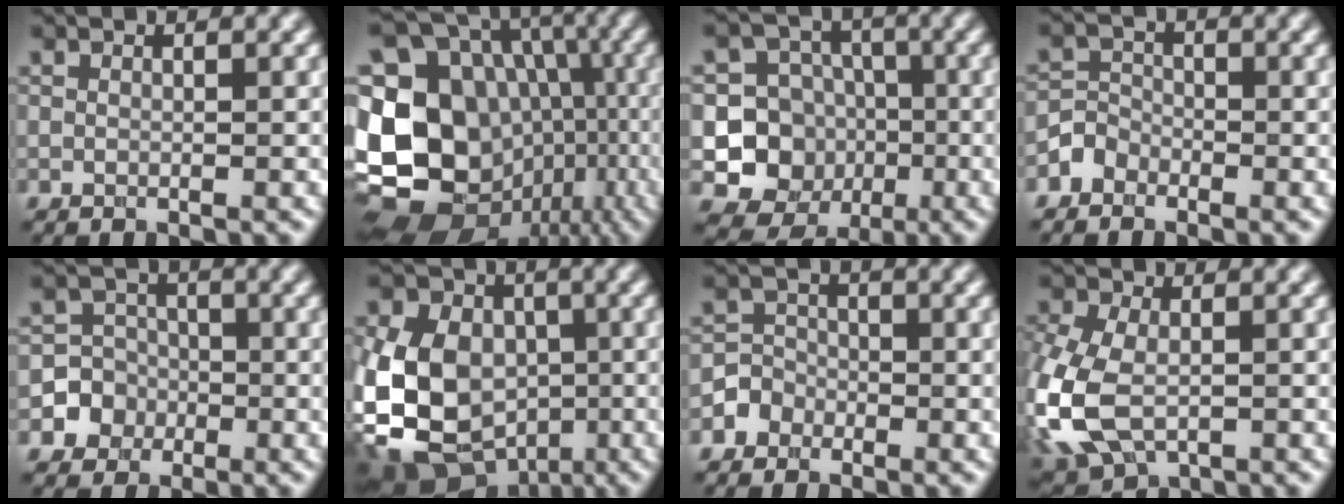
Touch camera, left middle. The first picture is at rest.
{"total": 20.9, "force": [-4.8, 17.5, 10.3], "torque": [-0.202, -0.009, -0.069]}
{"total": 8.2, "force": [-2.1, 7.8, 1.7], "torque": [-0.020, 0.001, -0.049]}
{"total": 1.8, "force": [-1.6, 0.9, -0.3], "torque": [0.003, 0.012, -0.027]}
{"total": 4.1, "force": [-1.8, 3.7, -0.2], "torque": [0.030, 0.008, -0.037]}
{"total": 15.8, "force": [-3.3, 13.3, 7.8], "torque": [-0.184, -0.012, -0.073]}
{"total": 1.9, "force": [-1.4, 1.2, -0.4], "torque": [0.016, 0.009, -0.024]}
{"total": 7.0, "force": [-2.1, 4.5, 4.9], "torque": [-0.138, -0.012, -0.038]}